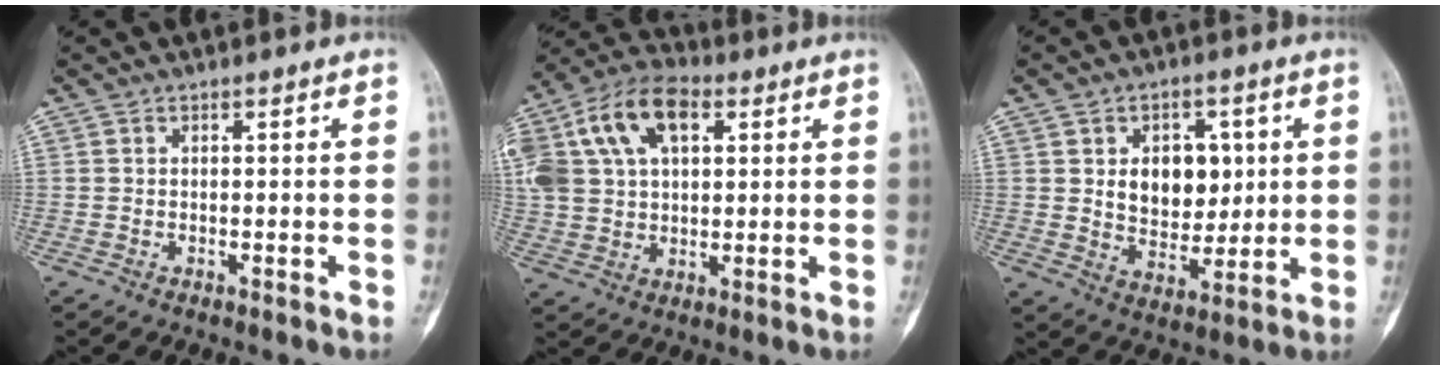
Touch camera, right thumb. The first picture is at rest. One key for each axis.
{"total": 20.9, "fx": 7.1, "fy": 13.4, "fz": 14.4, "tx": -0.305, "ty": 0.037, "tz": 0.125}
{"total": 11.0, "fx": 2.2, "fy": 7.8, "fz": 7.5, "tx": -0.066, "ty": -0.014, "tz": 0.044}